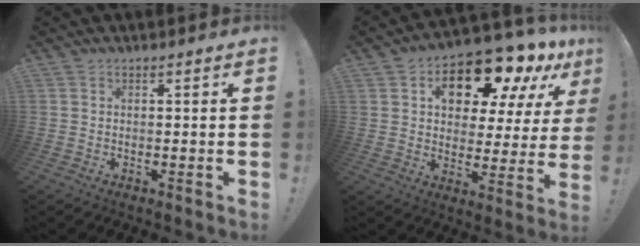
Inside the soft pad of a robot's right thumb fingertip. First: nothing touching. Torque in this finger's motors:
{"motor_torque": [0.47, 2.46, 1.45, 0.23, 0.07]}